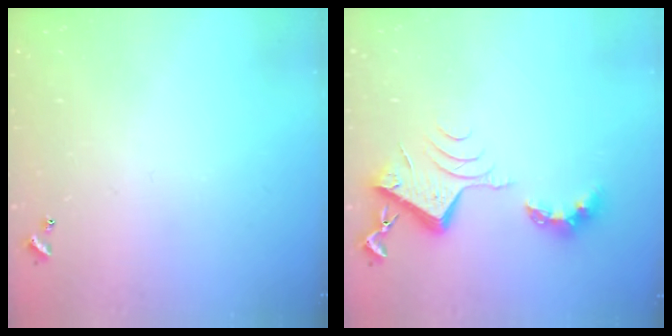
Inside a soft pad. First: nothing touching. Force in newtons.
{"total": 8.9, "press": 8.8, "slide": 1.1}